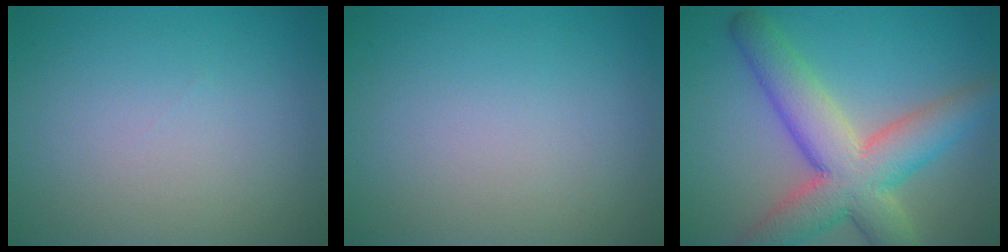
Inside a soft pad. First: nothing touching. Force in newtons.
{"total": 0.0}
{"total": 9.1, "press": 9.1, "slide": 0.7}